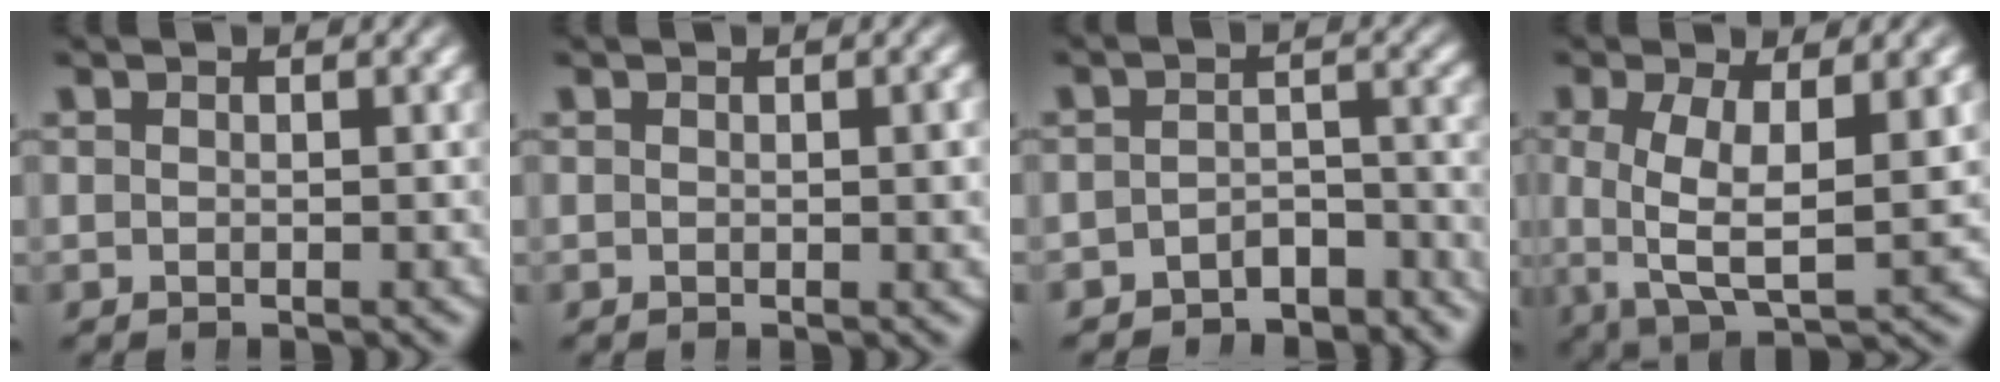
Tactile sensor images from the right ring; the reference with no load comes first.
{"total": 0.6, "force": [0.1, 0.1, 0.6], "torque": [-0.002, 0.003, -0.001]}
{"total": 4.8, "force": [-4.2, 1.9, 1.2], "torque": [-0.005, -0.015, -0.071]}
{"total": 6.2, "force": [-0.5, 3.1, 5.3], "torque": [-0.112, -0.032, 0.009]}